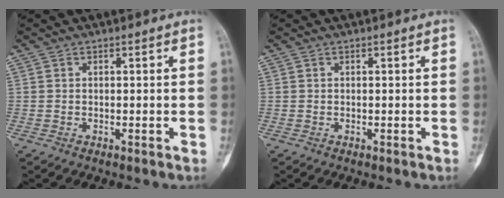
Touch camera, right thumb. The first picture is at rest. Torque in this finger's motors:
{"motor_torque": [0.00, 0.00, 0.06, -0.06, 0.01]}